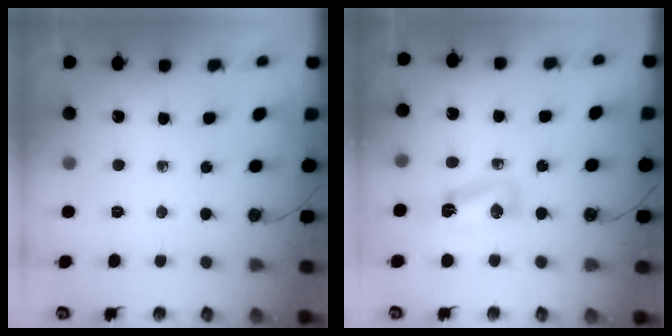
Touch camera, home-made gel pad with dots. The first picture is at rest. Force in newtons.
{"total": 6.9, "press": 6.9, "slide": 0.8}